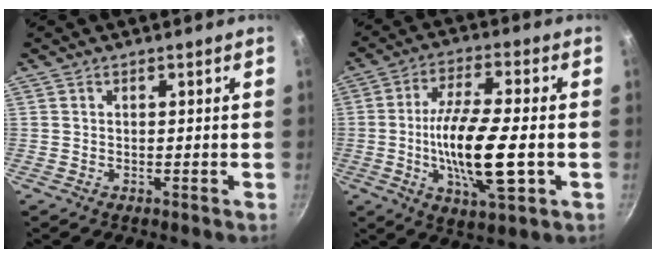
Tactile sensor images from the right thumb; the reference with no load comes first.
{"total": 15.7, "force": [-2.5, 4.6, 14.8], "torque": [-0.273, 0.008, -0.050]}